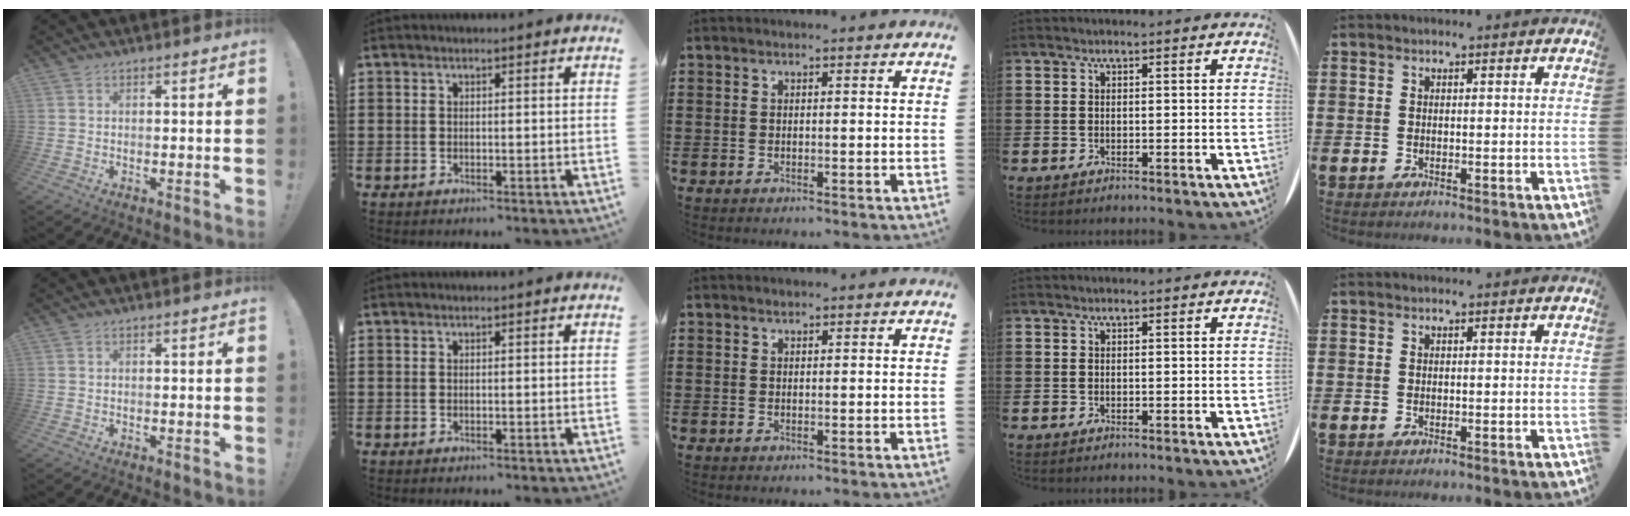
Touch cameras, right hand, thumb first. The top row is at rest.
{"middle": {"total": 0.6, "force": [0.5, 0.2, -0.2], "torque": [0.000, -0.001, 0.010]}}